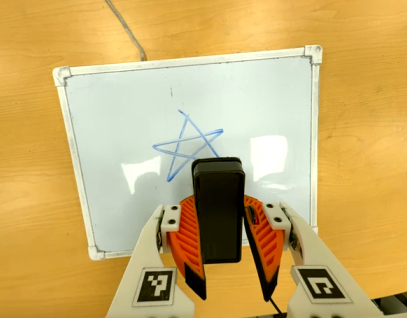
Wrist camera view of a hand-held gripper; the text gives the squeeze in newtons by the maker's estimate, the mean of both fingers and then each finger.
{"total": 8.8, "left": 7.6, "right": 10.1}